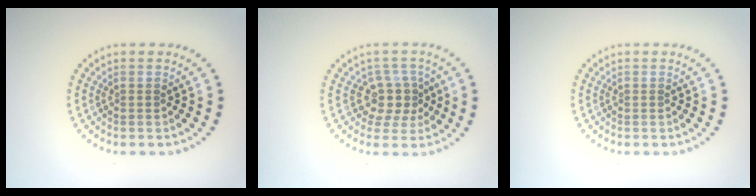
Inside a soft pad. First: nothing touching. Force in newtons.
{"total": 2.9, "press": 2.3, "slide": 1.8}
{"total": 0.0}